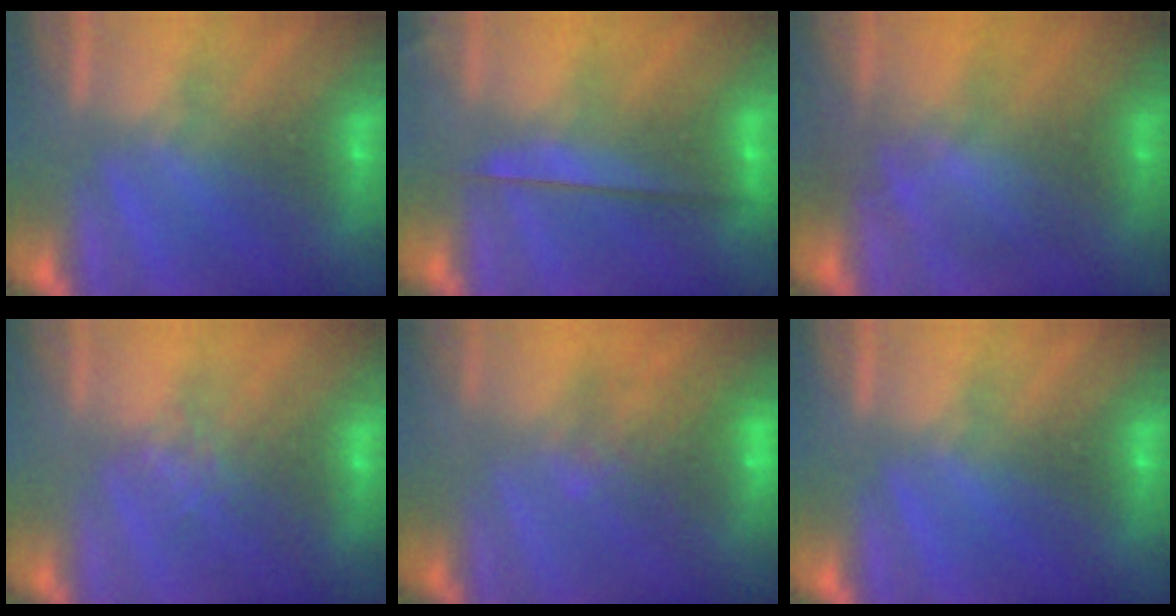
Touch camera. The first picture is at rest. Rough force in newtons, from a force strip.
{"total": 2.4}
{"total": 2.8}
{"total": 3.8}
{"total": 7.9}
{"total": 0.0}